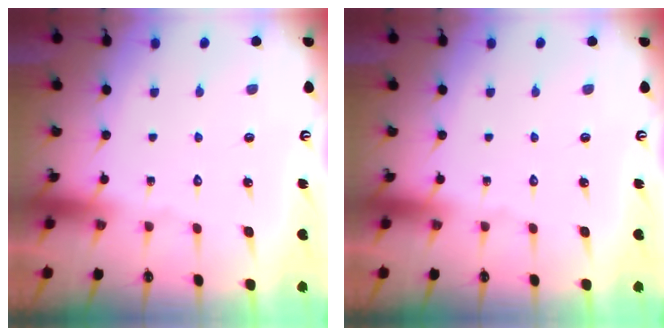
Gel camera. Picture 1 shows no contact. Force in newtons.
{"total": 0.0}